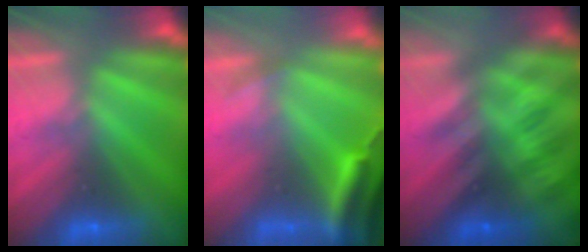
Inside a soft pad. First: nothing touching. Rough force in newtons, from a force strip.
{"total": 3.6}
{"total": 2.9}